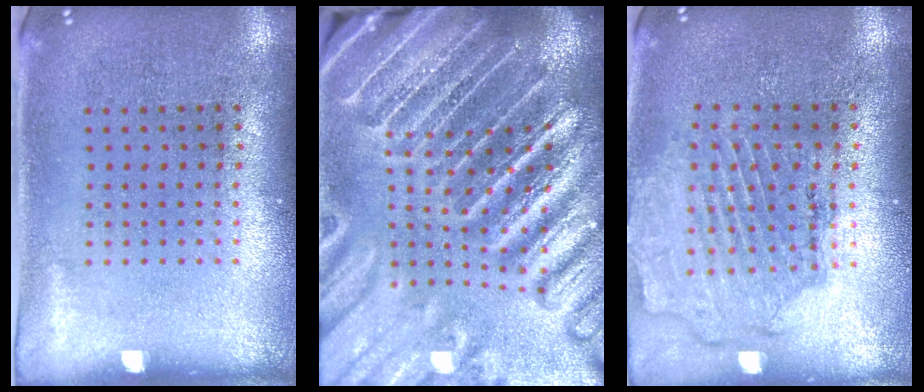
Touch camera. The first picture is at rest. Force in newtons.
{"total": 5.2, "press": 4.6, "slide": 2.6}
{"total": 1.6, "press": 1.5, "slide": 0.4}